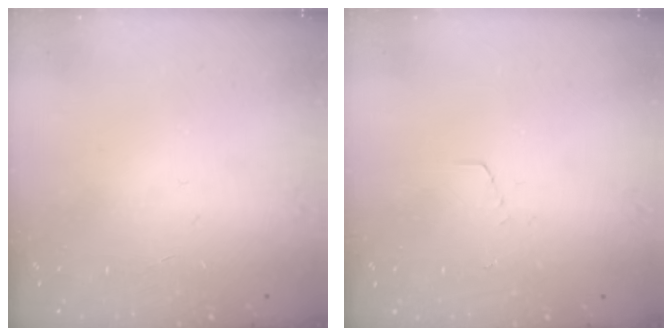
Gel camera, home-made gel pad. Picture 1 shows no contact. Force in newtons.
{"total": 2.9, "press": 2.9, "slide": 0.2}